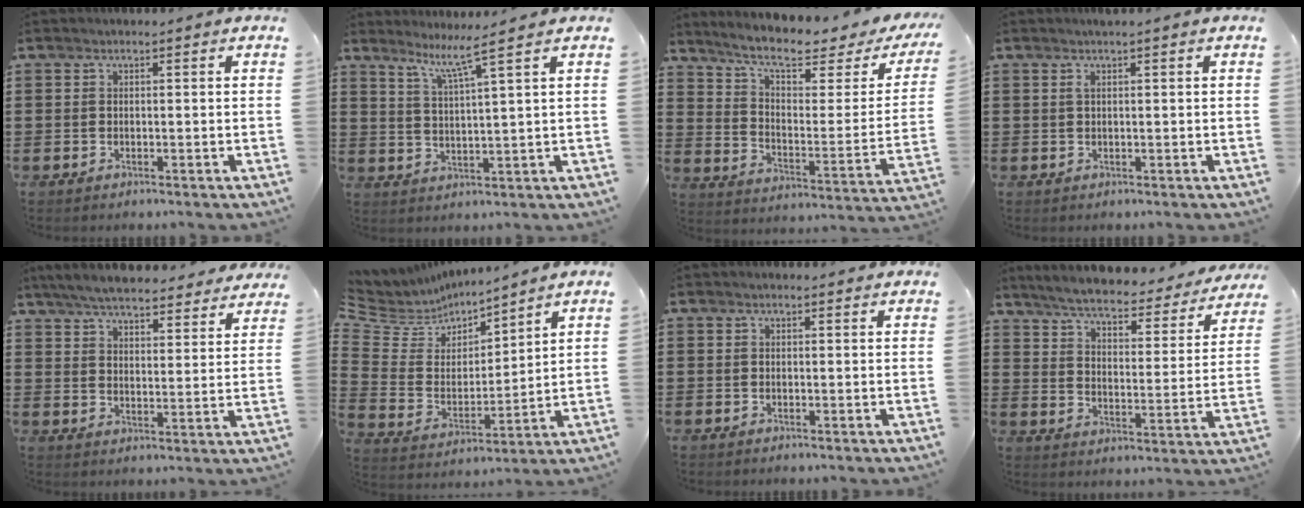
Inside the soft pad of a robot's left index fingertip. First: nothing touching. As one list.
[{"total": 4.6, "force": [3.3, -1.0, 3.0], "torque": [-0.070, -0.014, 0.054]}, {"total": 7.6, "force": [5.9, 1.2, 4.6], "torque": [-0.099, -0.041, 0.095]}, {"total": 0.9, "force": [0.3, 0.0, 0.8], "torque": [-0.015, -0.003, 0.007]}, {"total": 6.1, "force": [5.9, 0.3, 1.6], "torque": [-0.057, -0.028, 0.105]}, {"total": 5.6, "force": [4.9, 2.8, 0.1], "torque": [-0.044, -0.037, 0.082]}, {"total": 0.6, "force": [0.4, 0.5, 0.1], "torque": [-0.004, 0.004, 0.007]}, {"total": 5.1, "force": [4.7, 0.3, 1.9], "torque": [-0.063, -0.036, 0.076]}]